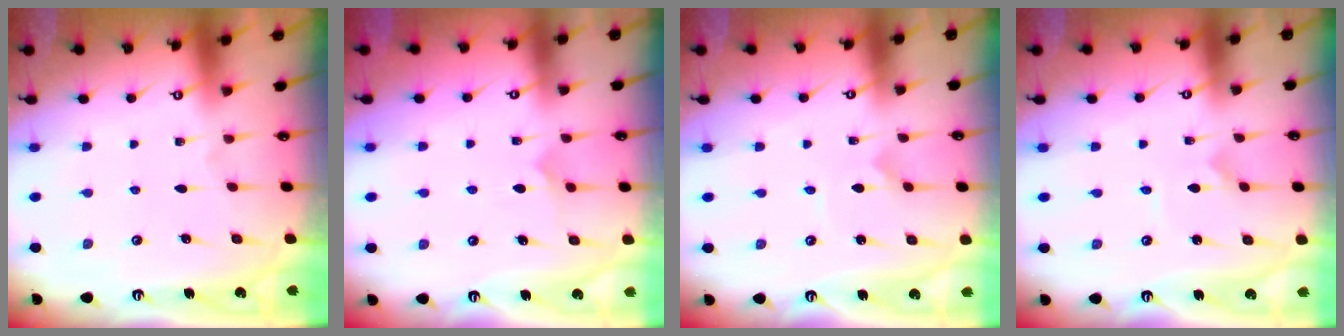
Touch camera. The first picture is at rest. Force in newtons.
{"total": 5.8, "press": 5.8, "slide": 0.5}
{"total": 0.0}
{"total": 0.0}